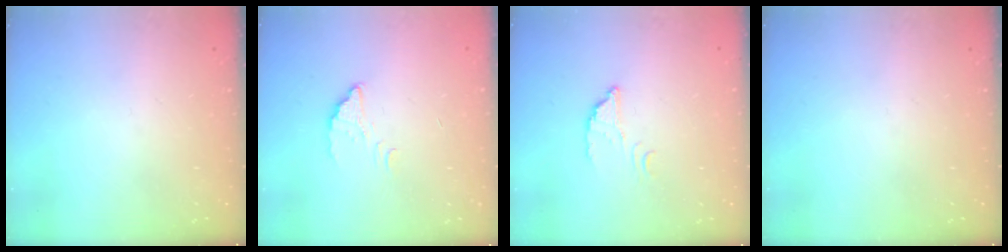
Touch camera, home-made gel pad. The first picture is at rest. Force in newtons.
{"total": 2.2, "press": 2.2, "slide": 0.1}
{"total": 2.7, "press": 2.7, "slide": 0.2}
{"total": 0.0}